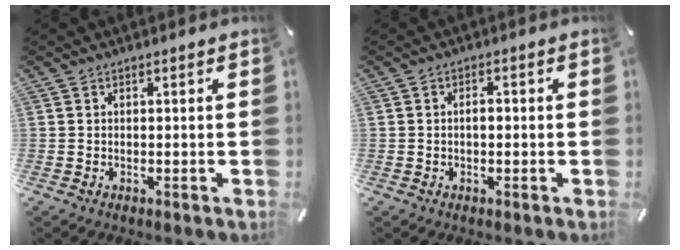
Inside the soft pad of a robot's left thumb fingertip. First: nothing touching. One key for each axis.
{"total": 1.8, "fx": -0.3, "fy": 1.0, "fz": 1.5, "tx": -0.029, "ty": 0.005, "tz": -0.008}